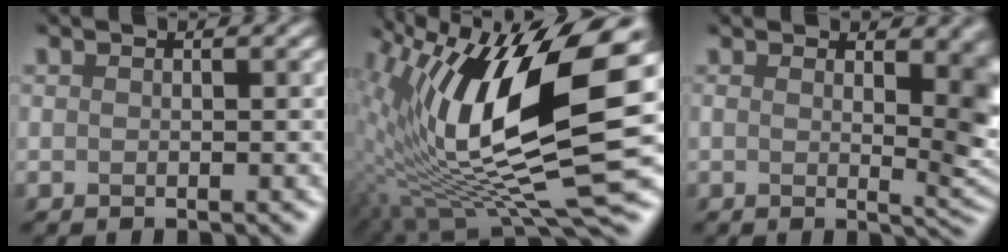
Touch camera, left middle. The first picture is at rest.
{"total": 13.1, "force": [1.5, 4.0, 12.4], "torque": [-0.261, -0.012, 0.045]}
{"total": 8.1, "force": [1.9, 2.8, 7.3], "torque": [-0.050, 0.023, 0.022]}